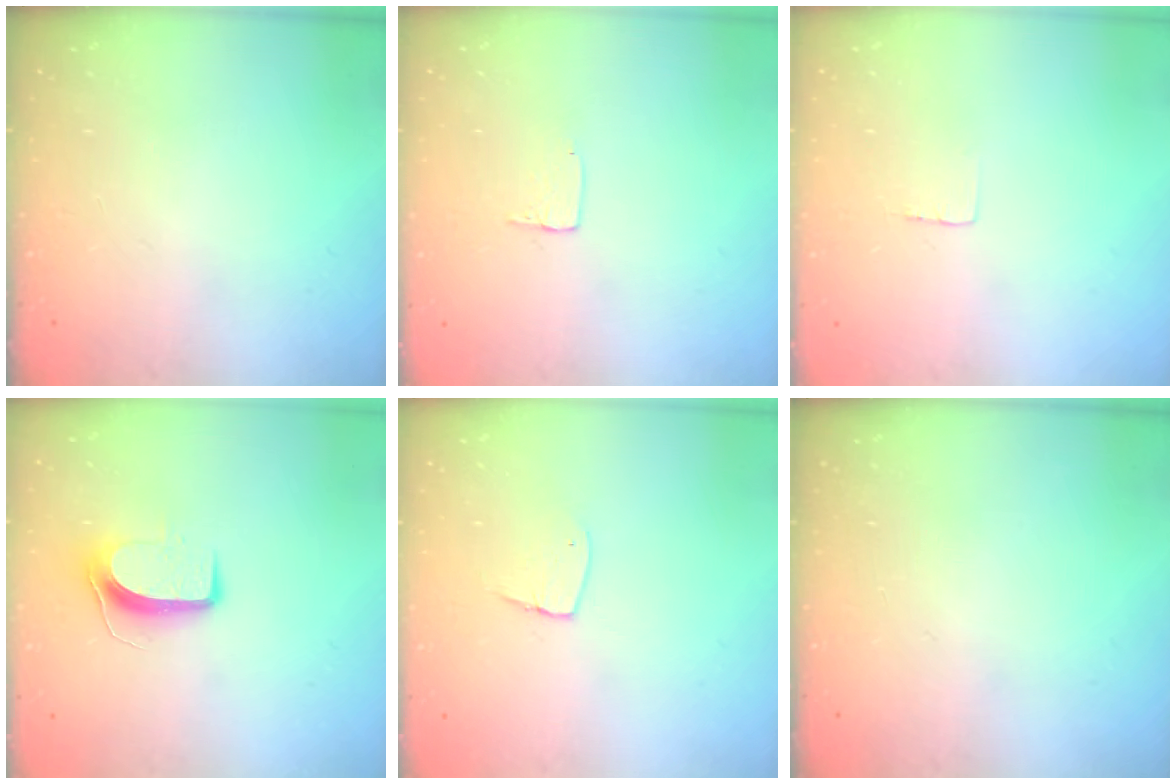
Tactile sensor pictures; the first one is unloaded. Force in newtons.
{"total": 3.7, "press": 3.7, "slide": 0.1}
{"total": 2.3, "press": 2.3, "slide": 0.1}
{"total": 8.9, "press": 8.9, "slide": 0.7}
{"total": 4.6, "press": 4.6, "slide": 0.4}
{"total": 0.0}